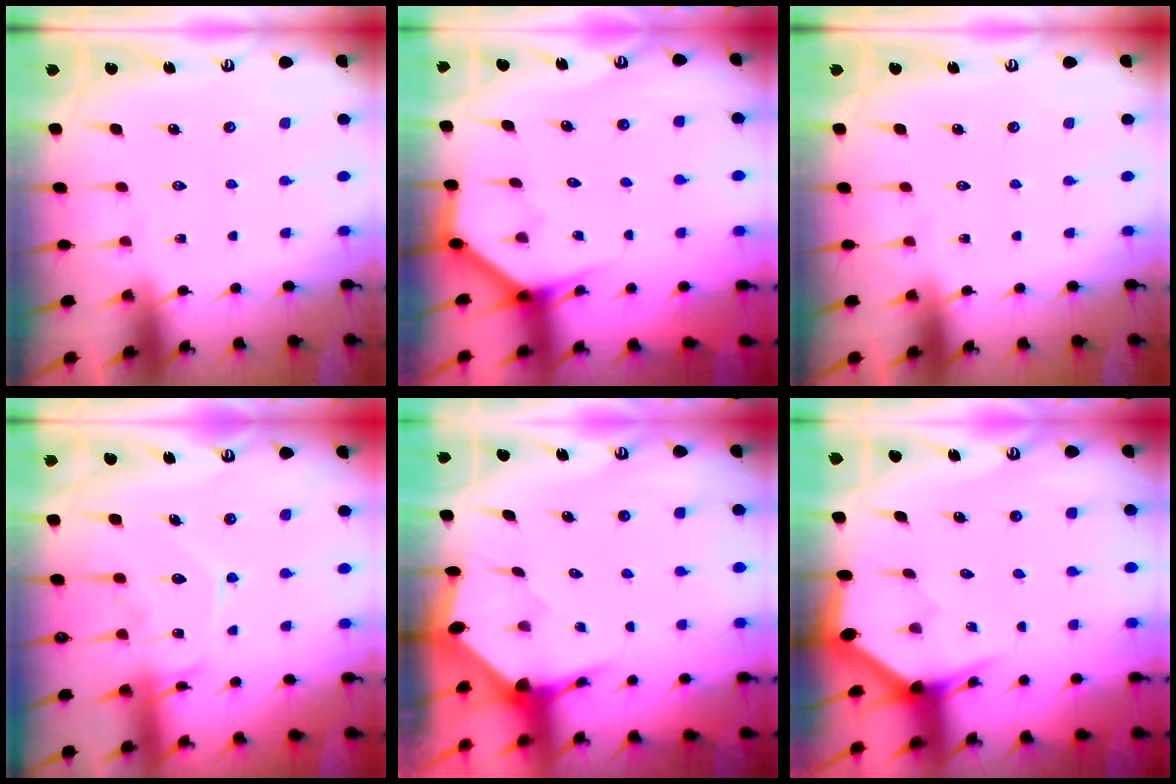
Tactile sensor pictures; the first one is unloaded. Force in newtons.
{"total": 3.9, "press": 3.9, "slide": 0.4}
{"total": 0.0}
{"total": 13.7, "press": 13.6, "slide": 1.1}
{"total": 3.6, "press": 3.6, "slide": 0.5}
{"total": 3.0, "press": 3.0, "slide": 0.1}